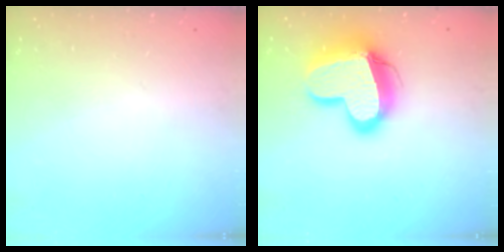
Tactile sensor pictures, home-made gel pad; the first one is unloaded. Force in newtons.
{"total": 17.7, "press": 17.6, "slide": 1.5}